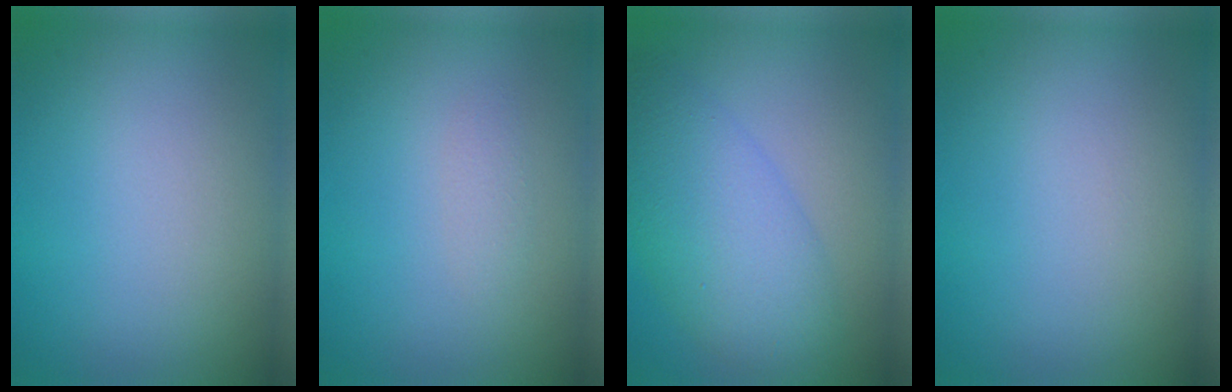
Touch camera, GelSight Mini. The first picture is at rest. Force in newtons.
{"total": 0.8, "press": 0.8, "slide": 0.0}
{"total": 6.8, "press": 6.8, "slide": 0.3}
{"total": 0.0}